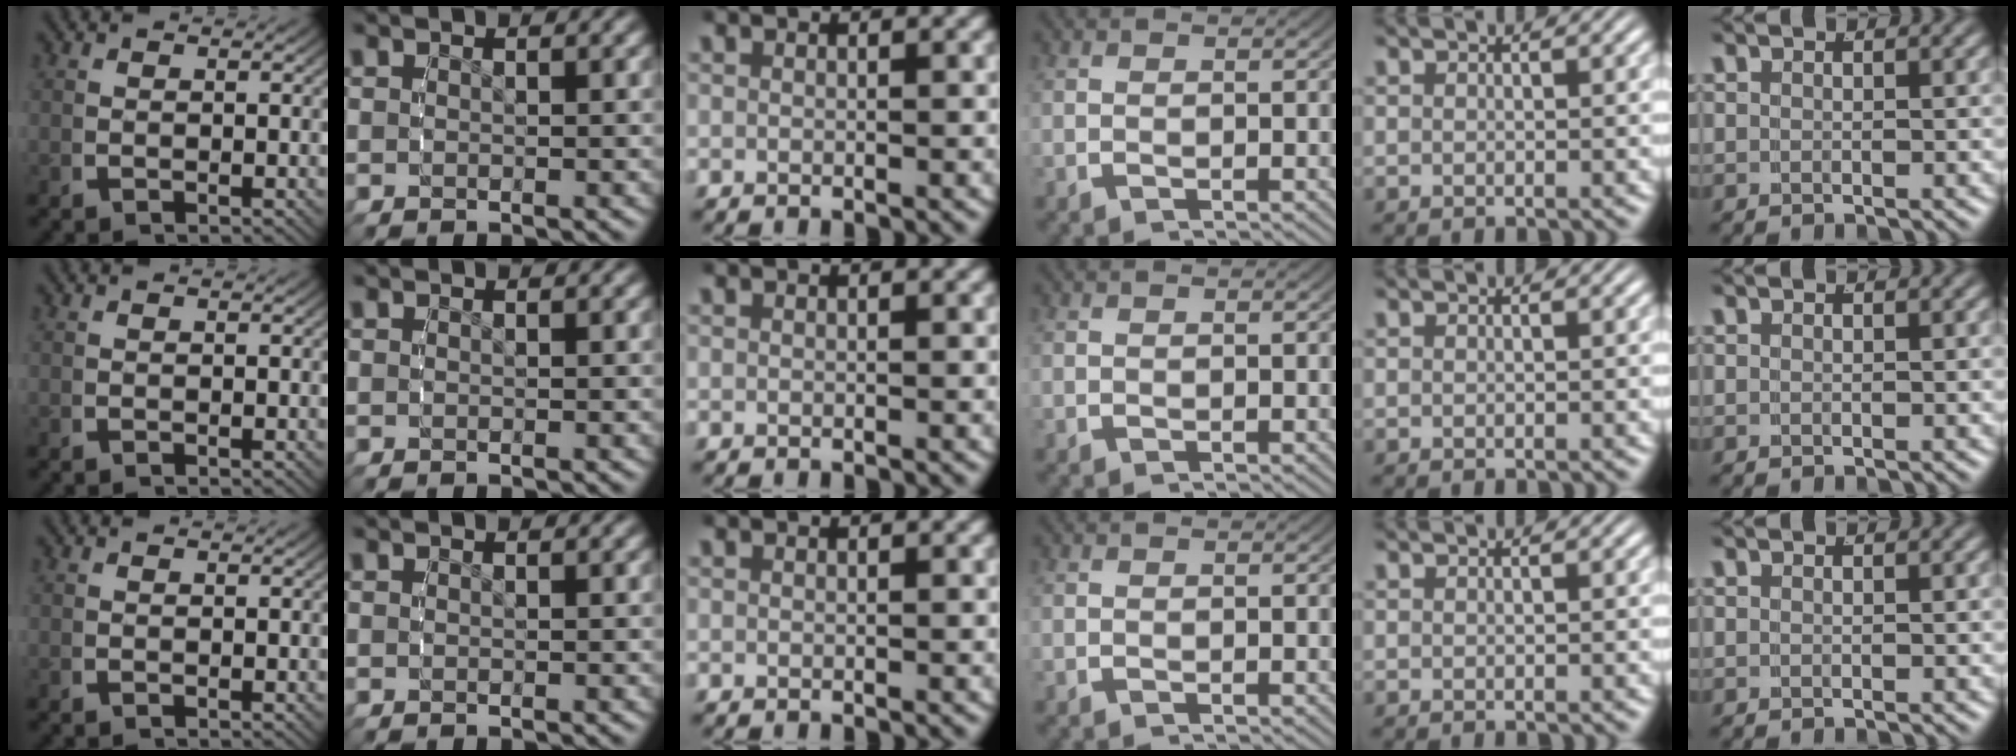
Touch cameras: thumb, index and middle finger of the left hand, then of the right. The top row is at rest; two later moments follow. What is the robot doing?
{"motion": "reach", "object": "jewelry box"}